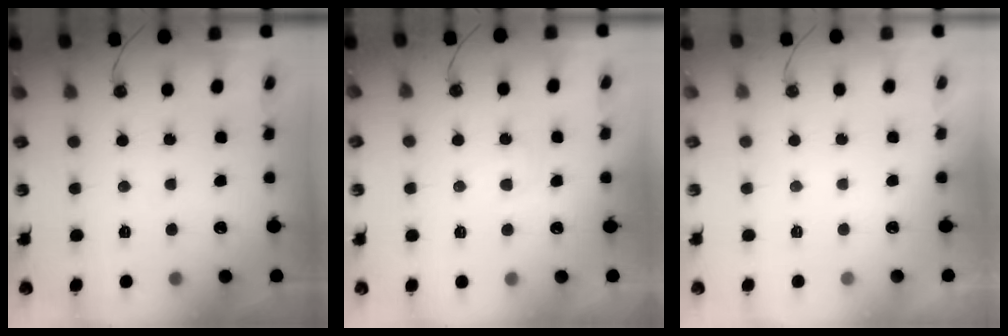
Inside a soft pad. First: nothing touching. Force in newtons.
{"total": 2.8, "press": 2.7, "slide": 0.5}
{"total": 0.0}